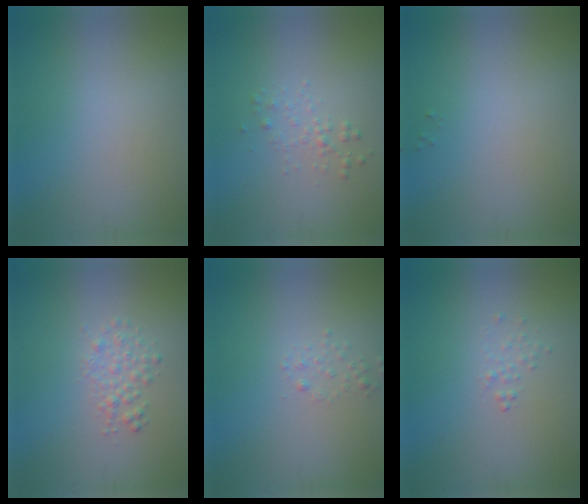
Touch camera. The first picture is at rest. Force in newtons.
{"total": 1.1, "press": 1.1, "slide": 0.0}
{"total": 0.0}
{"total": 1.6, "press": 1.6, "slide": 0.1}
{"total": 0.8, "press": 0.8, "slide": 0.1}
{"total": 0.7, "press": 0.7, "slide": 0.1}